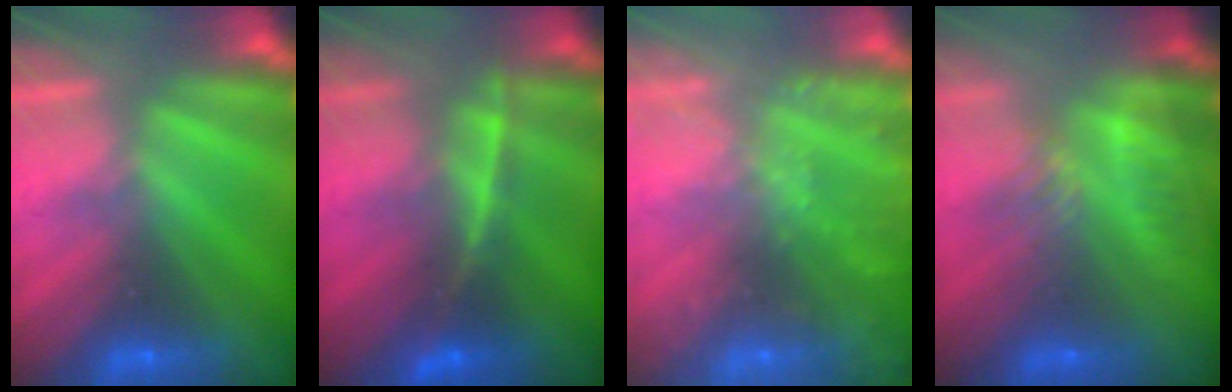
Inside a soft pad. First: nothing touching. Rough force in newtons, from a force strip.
{"total": 2.4}
{"total": 6.6}
{"total": 7.8}